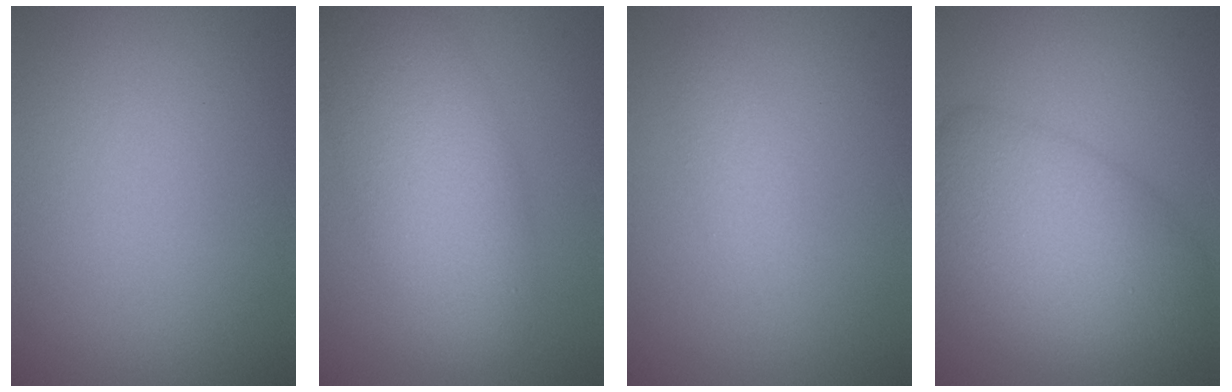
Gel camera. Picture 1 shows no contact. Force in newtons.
{"total": 6.7, "press": 6.7, "slide": 0.5}
{"total": 1.3, "press": 1.3, "slide": 0.0}
{"total": 7.8, "press": 7.7, "slide": 0.6}